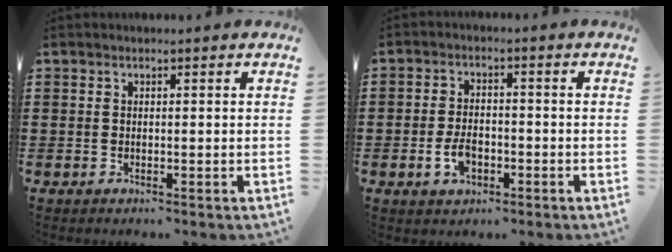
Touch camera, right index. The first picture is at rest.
{"total": 4.2, "force": [-1.6, 2.5, 3.0], "torque": [-0.069, 0.000, -0.032]}